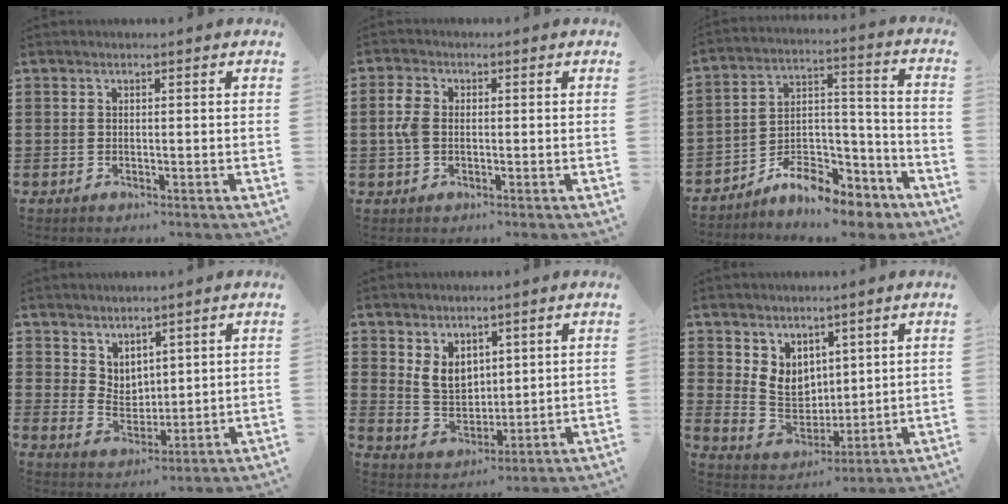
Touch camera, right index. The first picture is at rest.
{"total": 3.6, "force": [0.1, 2.4, 2.8], "torque": [-0.073, 0.005, -0.005]}
{"total": 8.2, "force": [-7.4, 2.9, 2.0], "torque": [-0.020, 0.027, -0.137]}
{"total": 4.3, "force": [3.6, 2.3, 0.0], "torque": [-0.015, -0.005, 0.070]}
{"total": 5.6, "force": [2.8, 4.0, 2.6], "torque": [-0.066, 0.006, 0.053]}
{"total": 6.1, "force": [3.5, 4.3, 2.7], "torque": [-0.076, -0.006, 0.066]}